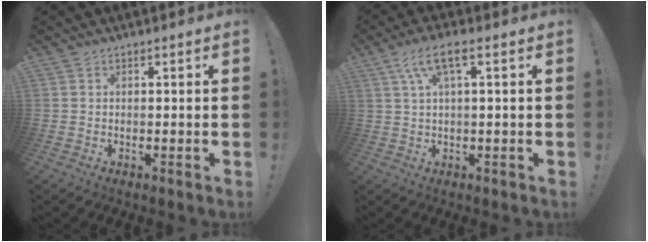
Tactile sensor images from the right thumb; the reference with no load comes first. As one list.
[{"total": 7.5, "force": [2.5, 1.9, 6.8], "torque": [-0.124, 0.001, 0.044]}]